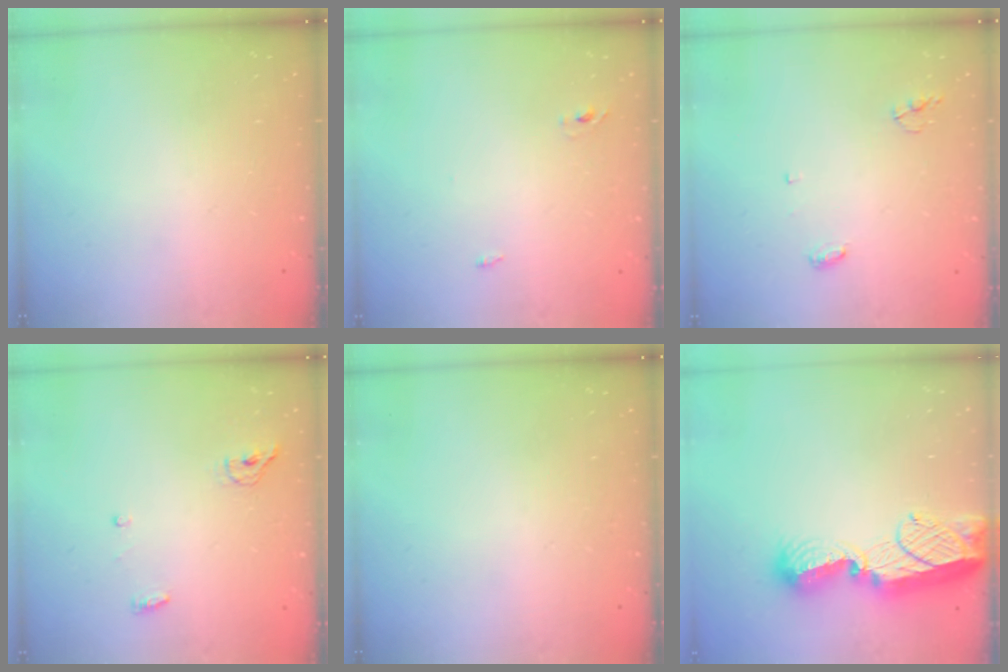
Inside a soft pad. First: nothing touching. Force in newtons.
{"total": 2.4, "press": 2.2, "slide": 1.0}
{"total": 4.0, "press": 3.9, "slide": 0.3}
{"total": 4.4, "press": 4.3, "slide": 1.1}
{"total": 0.0}
{"total": 14.7, "press": 14.7, "slide": 1.1}